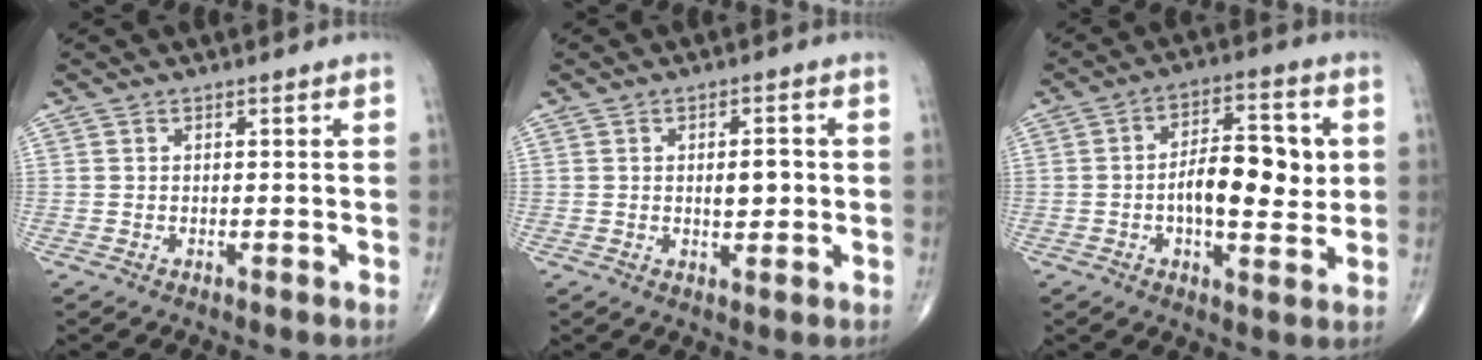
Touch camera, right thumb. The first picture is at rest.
{"total": 4.1, "force": [0.1, 2.0, 3.6], "torque": [-0.043, 0.000, 0.003]}
{"total": 13.0, "force": [0.3, 6.0, 11.5], "torque": [-0.152, 0.010, 0.001]}